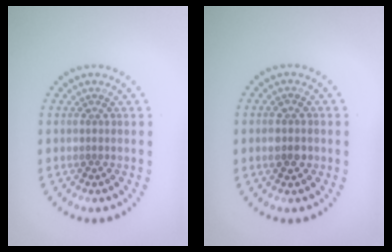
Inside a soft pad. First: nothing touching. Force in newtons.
{"total": 1.8, "press": 1.8, "slide": 0.2}